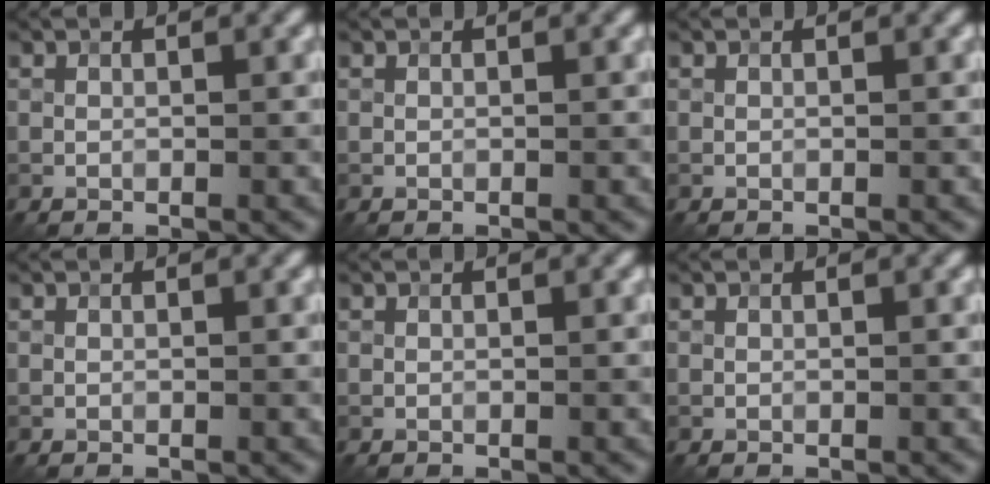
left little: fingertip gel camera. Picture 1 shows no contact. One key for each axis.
{"total": 0.0}
{"total": 0.0}
{"total": 0.0}
{"total": 0.0}
{"total": 0.0}